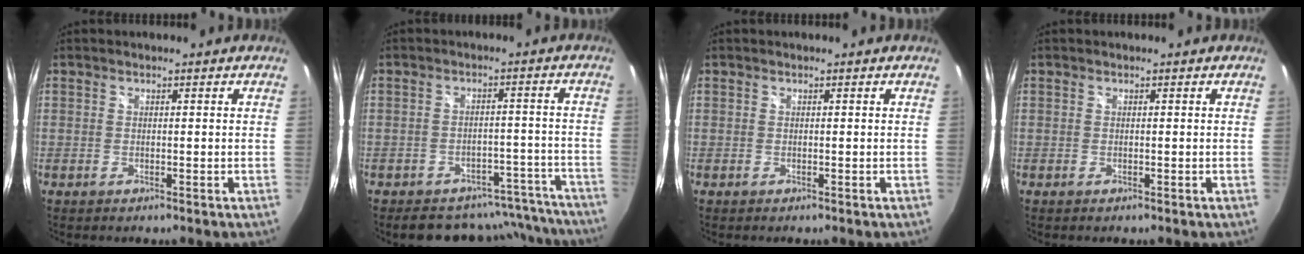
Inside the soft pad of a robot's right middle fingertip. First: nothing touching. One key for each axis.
{"total": 14.5, "fx": -13.2, "fy": 5.6, "fz": 2.1, "tx": -0.025, "ty": 0.052, "tz": -0.149}
{"total": 0.0}
{"total": 0.0}